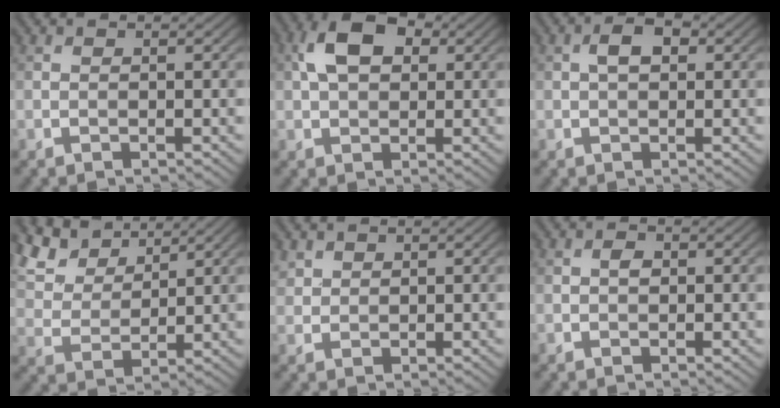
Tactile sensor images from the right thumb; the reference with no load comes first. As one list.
[{"total": 6.8, "force": [1.8, 4.2, 5.0], "torque": [-0.100, 0.014, 0.023]}, {"total": 3.0, "force": [0.6, 1.7, 2.4], "torque": [-0.041, 0.008, 0.007]}, {"total": 8.9, "force": [6.7, 4.0, 4.4], "torque": [-0.124, 0.018, 0.123]}, {"total": 2.0, "force": [1.6, 1.2, 0.5], "torque": [-0.017, 0.003, 0.037]}, {"total": 1.1, "force": [0.1, 0.8, 0.7], "torque": [-0.013, 0.001, -0.001]}]